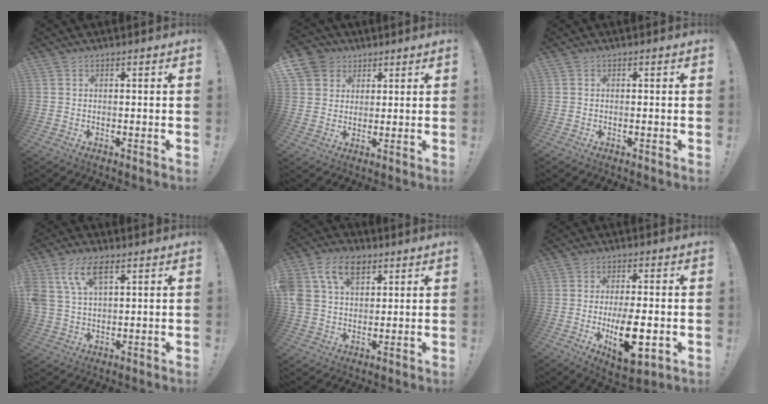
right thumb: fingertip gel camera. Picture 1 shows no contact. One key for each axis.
{"total": 7.2, "fx": 3.5, "fy": 6.2, "fz": 1.4, "tx": -0.020, "ty": -0.023, "tz": 0.070}
{"total": 0.0}
{"total": 10.5, "fx": 5.2, "fy": 5.4, "fz": 7.4, "tx": -0.160, "ty": -0.006, "tz": 0.101}
{"total": 13.5, "fx": 6.4, "fy": 9.1, "fz": 7.7, "tx": -0.143, "ty": -0.014, "tz": 0.126}
{"total": 12.6, "fx": -2.5, "fy": 4.7, "fz": 11.4, "tx": -0.190, "ty": -0.008, "tz": -0.038}